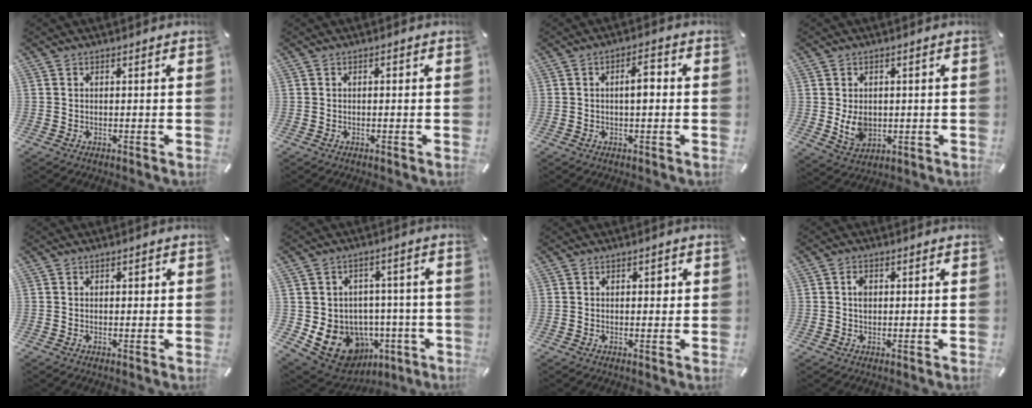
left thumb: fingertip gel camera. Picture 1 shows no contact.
{"total": 0.7, "force": [0.0, 0.5, 0.5], "torque": [-0.009, 0.003, -0.002]}
{"total": 5.0, "force": [0.2, 2.1, 4.6], "torque": [-0.072, 0.008, -0.003]}
{"total": 6.2, "force": [-0.1, 5.1, 3.5], "torque": [-0.062, -0.008, -0.004]}
{"total": 1.1, "force": [0.3, 0.8, 0.7], "torque": [-0.006, 0.003, 0.001]}
{"total": 13.3, "force": [-5.0, 10.7, 6.1], "torque": [-0.093, 0.016, -0.072]}
{"total": 1.5, "force": [0.4, 1.1, 0.9], "torque": [-0.003, 0.001, 0.002]}
{"total": 2.4, "force": [0.3, 1.8, 1.5], "torque": [-0.025, 0.004, 0.003]}